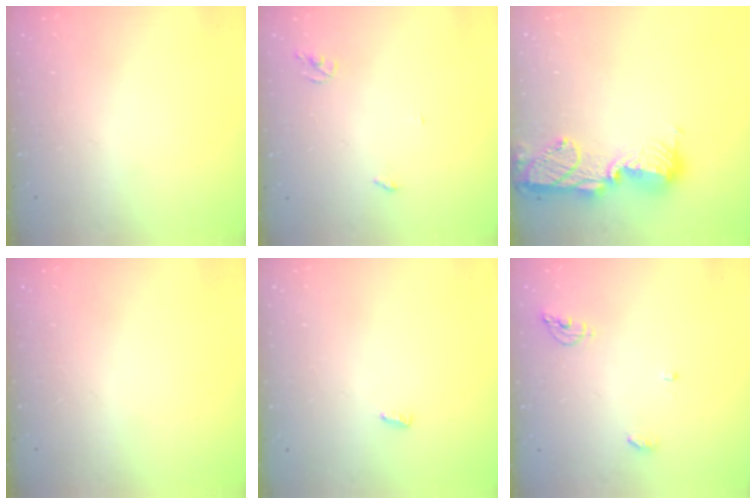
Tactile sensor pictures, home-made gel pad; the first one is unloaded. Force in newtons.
{"total": 2.6, "press": 2.6, "slide": 0.2}
{"total": 16.3, "press": 15.3, "slide": 5.7}
{"total": 0.0}
{"total": 2.8, "press": 2.8, "slide": 0.4}
{"total": 6.0, "press": 6.0, "slide": 0.4}